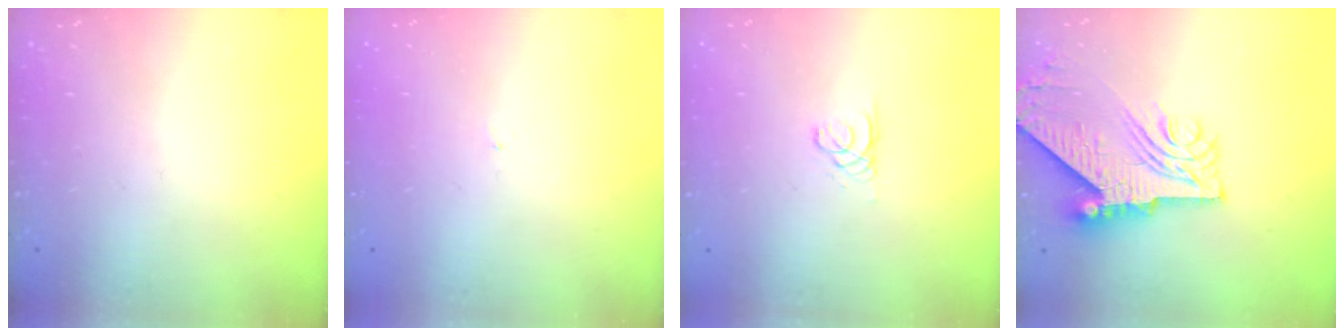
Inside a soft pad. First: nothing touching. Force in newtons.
{"total": 0.8, "press": 0.8, "slide": 0.1}
{"total": 0.8, "press": 0.8, "slide": 0.1}
{"total": 11.9, "press": 11.9, "slide": 1.2}